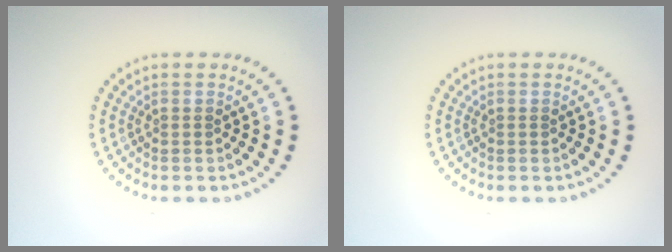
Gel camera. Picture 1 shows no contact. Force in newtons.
{"total": 0.0}